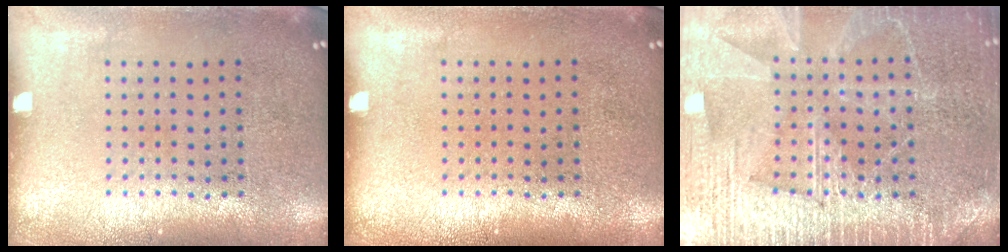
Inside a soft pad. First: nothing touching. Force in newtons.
{"total": 0.0}
{"total": 6.1, "press": 6.0, "slide": 0.8}